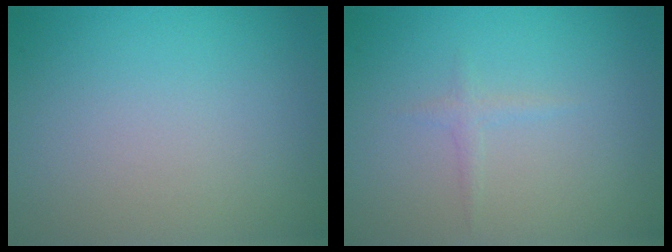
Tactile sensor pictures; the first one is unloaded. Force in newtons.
{"total": 0.8, "press": 0.8, "slide": 0.1}